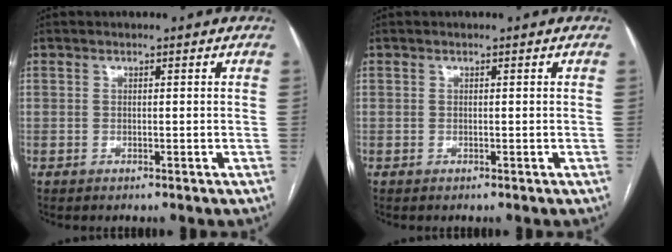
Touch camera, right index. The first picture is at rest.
{"total": 0.0}